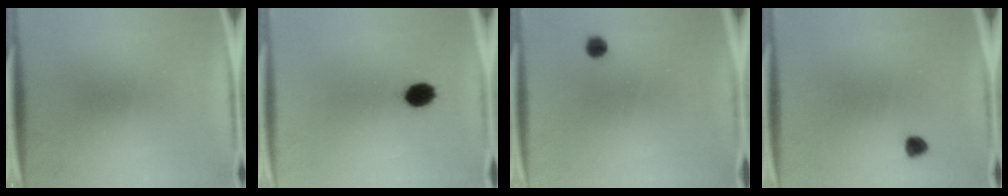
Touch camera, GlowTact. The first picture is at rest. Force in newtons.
{"total": 4.7}
{"total": 2.6}
{"total": 1.8}